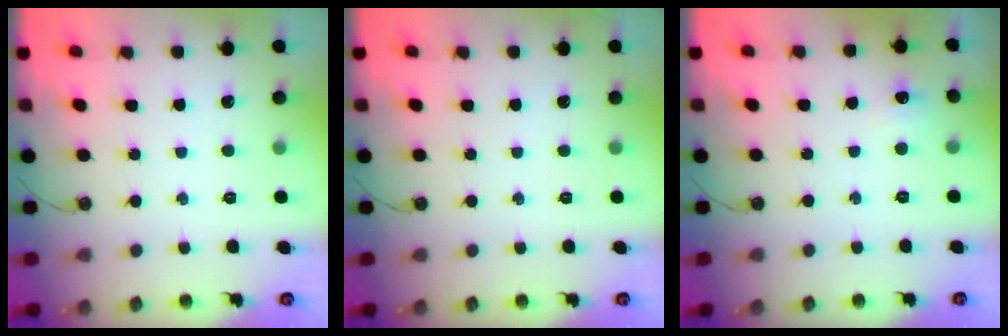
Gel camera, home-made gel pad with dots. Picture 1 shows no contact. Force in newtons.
{"total": 0.0}
{"total": 4.4, "press": 4.4, "slide": 0.6}